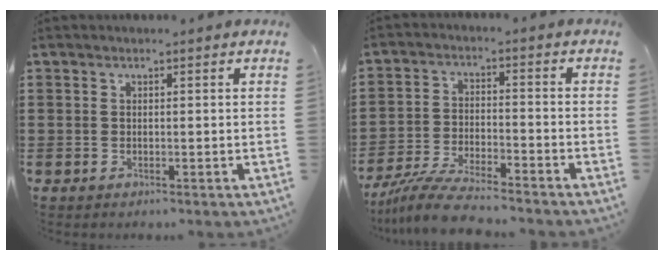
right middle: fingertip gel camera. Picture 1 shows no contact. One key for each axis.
{"total": 7.1, "fx": -6.5, "fy": 0.5, "fz": 3.0, "tx": -0.069, "ty": -0.006, "tz": -0.127}